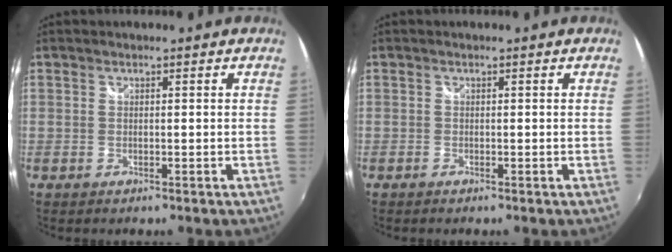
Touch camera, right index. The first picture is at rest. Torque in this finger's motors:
{"motor_torque": [0.06, -0.03, 0.04, 0.00]}